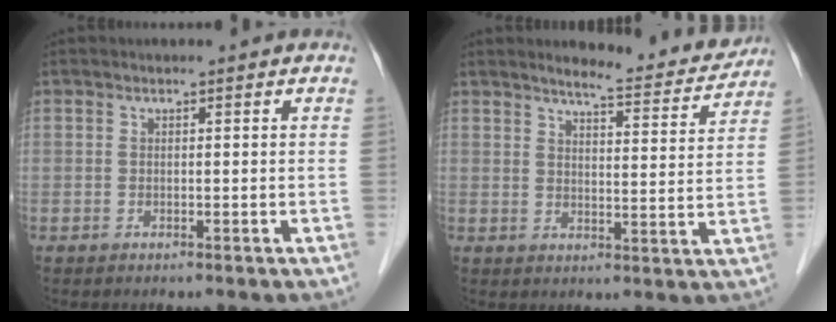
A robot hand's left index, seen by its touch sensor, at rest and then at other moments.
{"total": 9.2, "force": [8.8, 0.7, 2.5], "torque": [-0.038, -0.014, 0.108]}